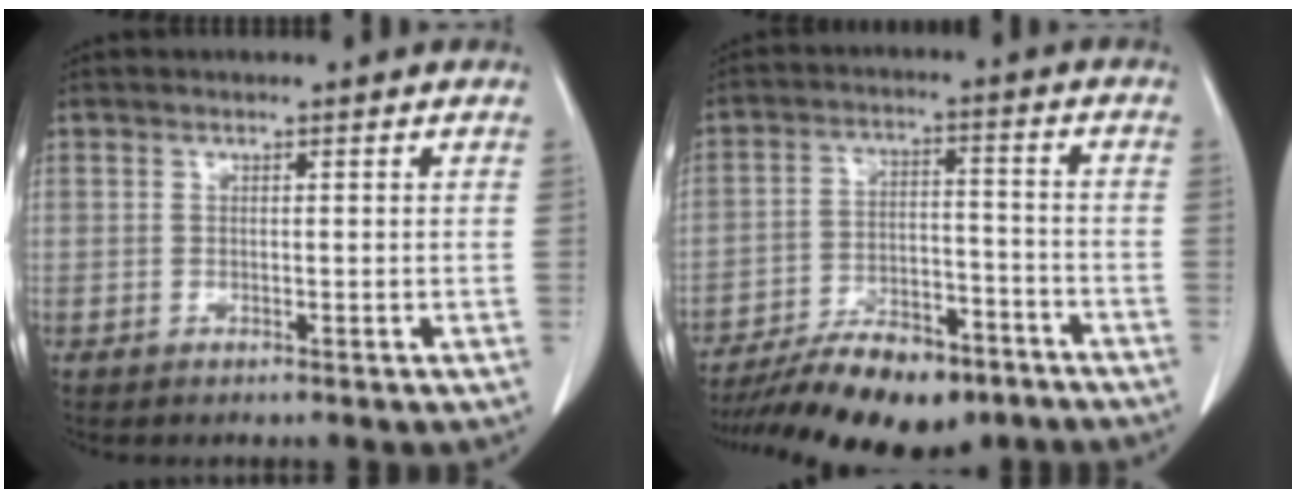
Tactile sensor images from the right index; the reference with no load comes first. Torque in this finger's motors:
{"motor_torque": [0.98, -1.05, 0.83, 0.12]}